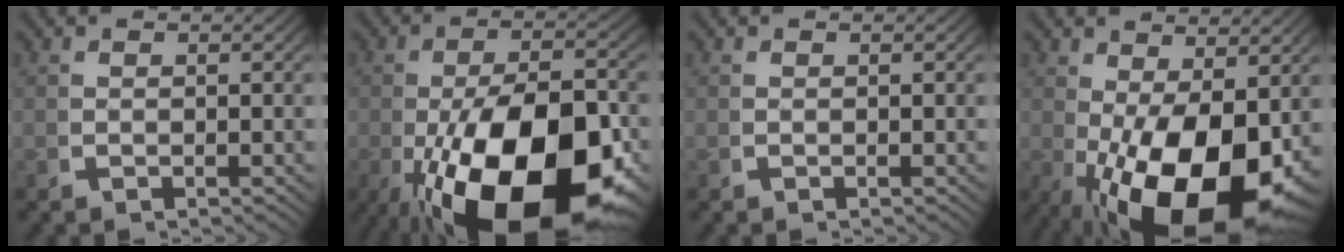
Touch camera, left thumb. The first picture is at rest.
{"total": 21.0, "force": [-6.1, 11.4, 16.6], "torque": [-0.303, -0.084, -0.050]}
{"total": 0.0}
{"total": 15.3, "force": [-3.3, 8.7, 12.1], "torque": [-0.207, -0.074, -0.011]}